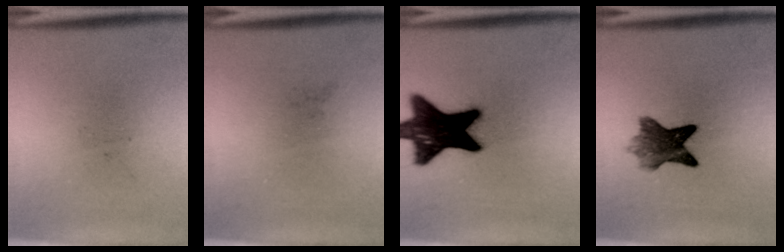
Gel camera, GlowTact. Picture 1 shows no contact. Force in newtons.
{"total": 0.0}
{"total": 17.4}
{"total": 6.8}